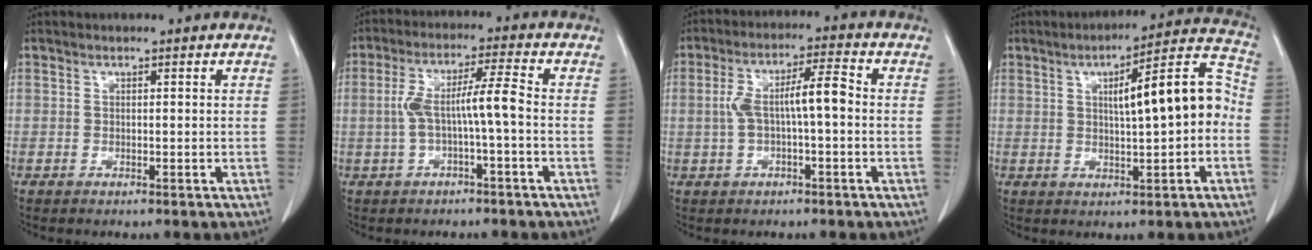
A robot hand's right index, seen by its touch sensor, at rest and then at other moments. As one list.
[{"total": 7.0, "force": [-1.0, 0.3, 6.9], "torque": [-0.139, 0.025, -0.015]}, {"total": 7.5, "force": [-0.2, 1.6, 7.4], "torque": [-0.147, 0.027, -0.003]}, {"total": 11.8, "force": [0.3, 2.2, 11.5], "torque": [-0.157, 0.036, 0.006]}]